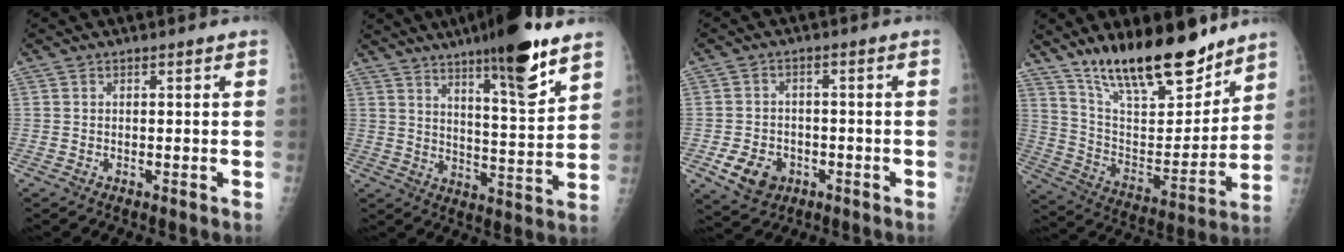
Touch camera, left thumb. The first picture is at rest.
{"total": 15.4, "force": [10.1, 2.4, 11.3], "torque": [-0.156, -0.065, 0.158]}
{"total": 7.2, "force": [-3.0, 5.6, 3.5], "torque": [-0.050, 0.015, -0.041]}
{"total": 21.3, "force": [16.2, 6.9, 11.9], "torque": [-0.156, -0.093, 0.280]}